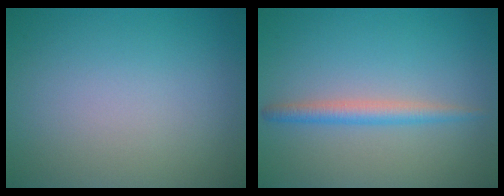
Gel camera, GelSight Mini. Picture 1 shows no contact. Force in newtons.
{"total": 2.2, "press": 2.2, "slide": 0.1}